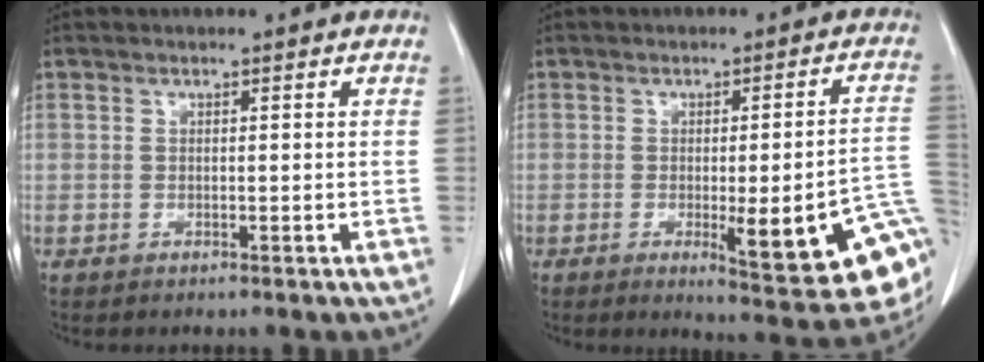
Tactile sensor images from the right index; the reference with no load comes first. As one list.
[{"total": 15.9, "force": [-4.5, 2.2, 15.1], "torque": [-0.108, 0.006, -0.041]}]